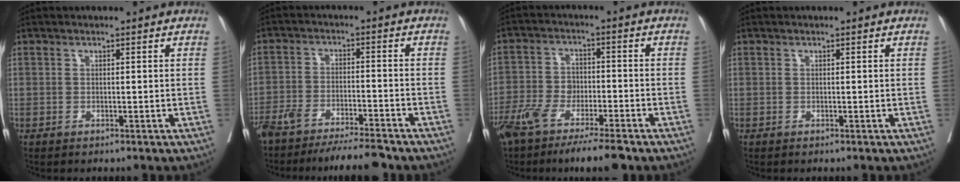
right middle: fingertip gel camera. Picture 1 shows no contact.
{"total": 11.7, "force": [-10.4, 0.8, 5.2], "torque": [-0.074, -0.009, -0.164]}
{"total": 11.2, "force": [-8.2, 3.0, 7.1], "torque": [-0.132, -0.011, -0.145]}
{"total": 0.0}